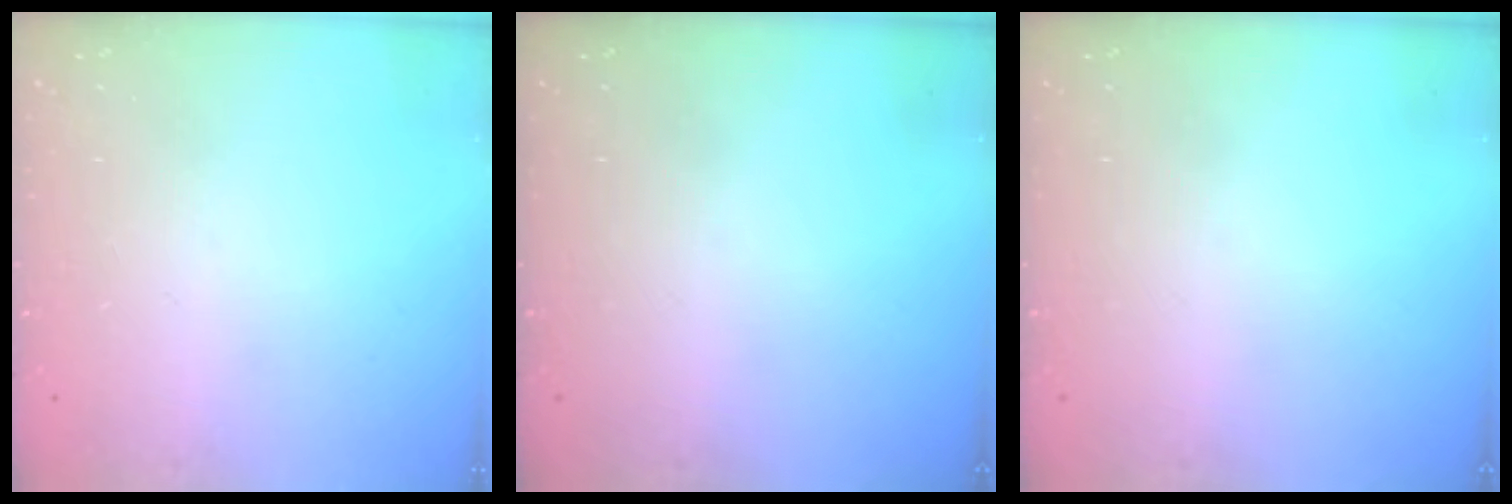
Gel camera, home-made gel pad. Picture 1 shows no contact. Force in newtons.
{"total": 0.0}
{"total": 0.0}